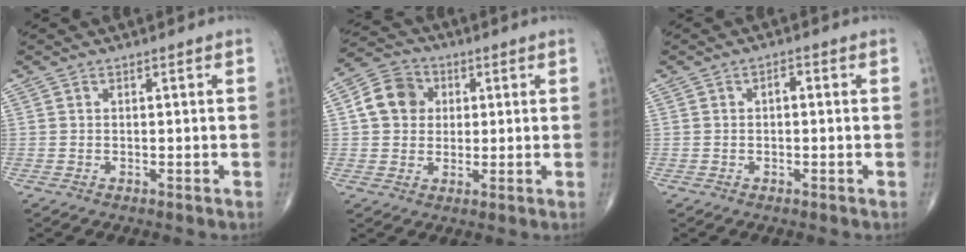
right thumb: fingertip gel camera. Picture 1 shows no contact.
{"total": 8.5, "force": [1.5, 7.3, 4.0], "torque": [-0.054, 0.010, 0.016]}
{"total": 1.6, "force": [0.1, 0.9, 1.4], "torque": [-0.020, 0.008, -0.003]}